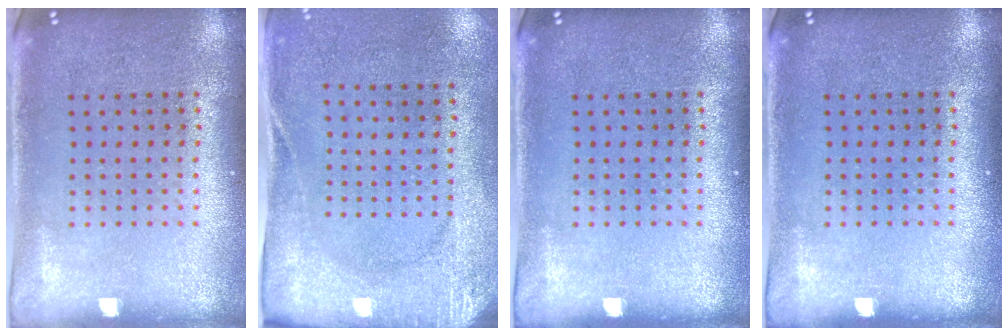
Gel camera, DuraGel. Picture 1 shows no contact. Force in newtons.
{"total": 2.7, "press": 2.1, "slide": 1.7}
{"total": 0.0}
{"total": 0.0}